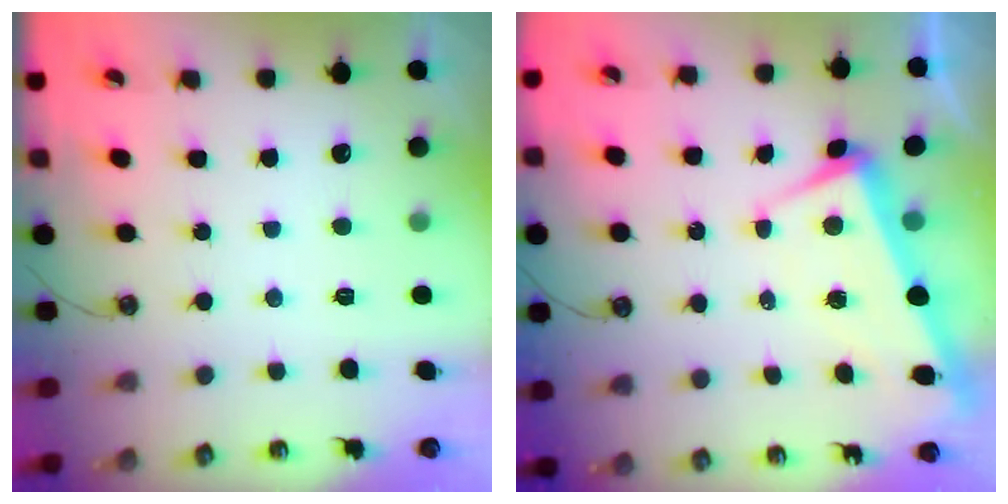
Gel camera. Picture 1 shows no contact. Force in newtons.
{"total": 2.0, "press": 1.8, "slide": 1.0}